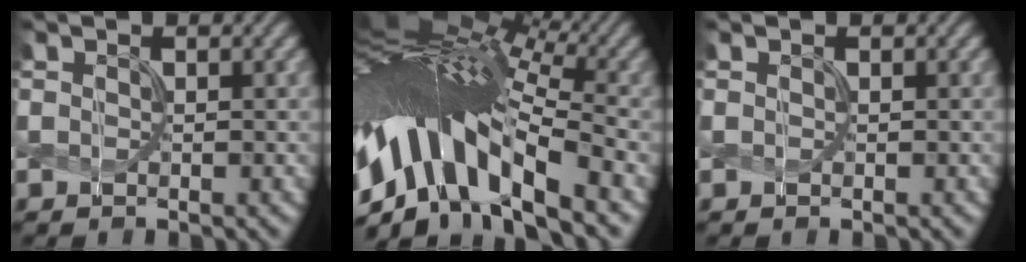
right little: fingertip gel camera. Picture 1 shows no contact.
{"total": 14.6, "force": [-3.9, 5.9, 12.8], "torque": [-0.239, 0.029, -0.069]}
{"total": 0.0}